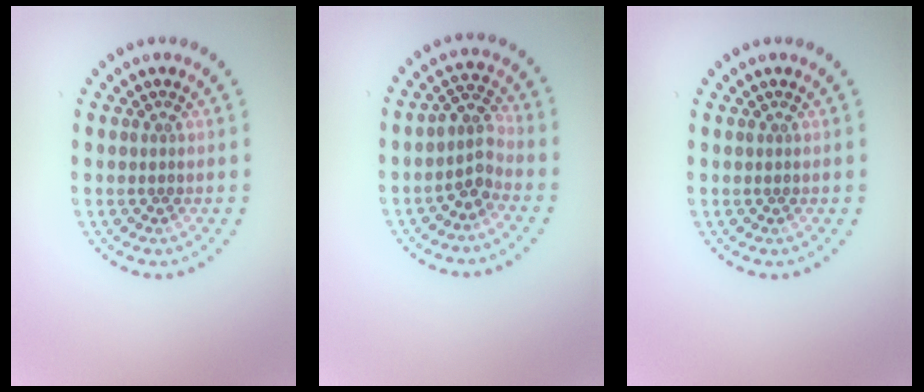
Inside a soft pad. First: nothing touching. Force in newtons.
{"total": 2.7, "press": 2.1, "slide": 1.6}
{"total": 0.0}